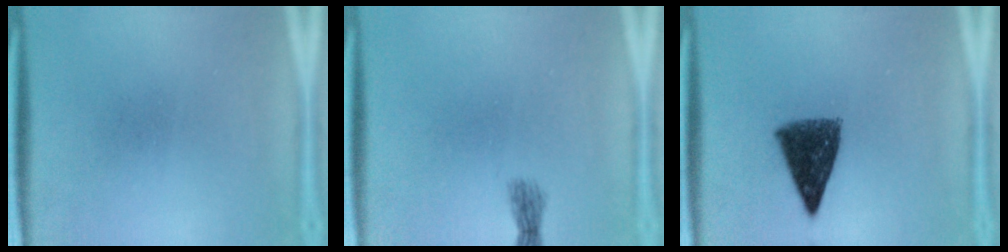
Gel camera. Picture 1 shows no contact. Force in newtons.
{"total": 1.4}
{"total": 8.9}